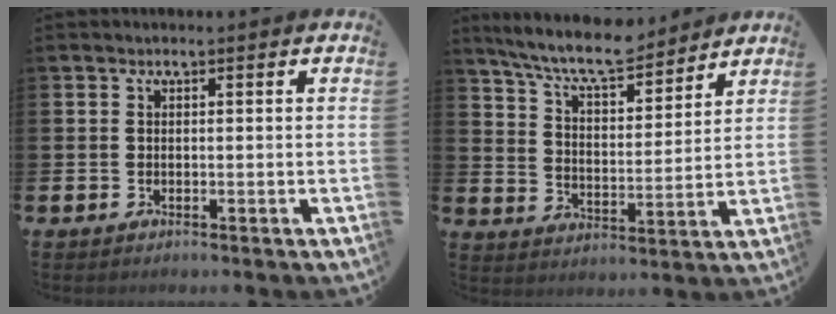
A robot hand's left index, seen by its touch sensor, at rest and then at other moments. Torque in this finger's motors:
{"motor_torque": [1.05, -1.09, 0.87, 0.21]}